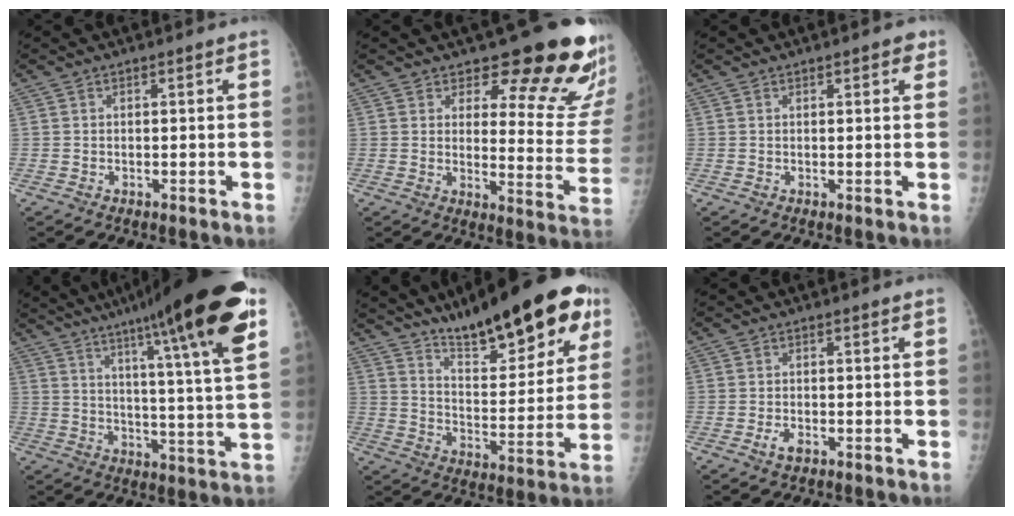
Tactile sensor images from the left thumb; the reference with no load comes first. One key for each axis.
{"total": 17.9, "fx": 13.6, "fy": 5.8, "fz": 10.1, "tx": -0.077, "ty": -0.111, "tz": 0.159}
{"total": 2.2, "fx": 1.1, "fy": 0.9, "fz": 1.6, "tx": -0.011, "ty": -0.001, "tz": 0.011}
{"total": 25.4, "fx": 15.1, "fy": 2.4, "fz": 20.2, "tx": -0.292, "ty": -0.039, "tz": 0.212}
{"total": 23.6, "fx": 15.6, "fy": 6.9, "fz": 16.4, "tx": -0.200, "ty": -0.064, "tz": 0.239}
{"total": 2.3, "fx": -1.1, "fy": 1.3, "fz": 1.6, "tx": -0.031, "ty": 0.004, "tz": -0.019}